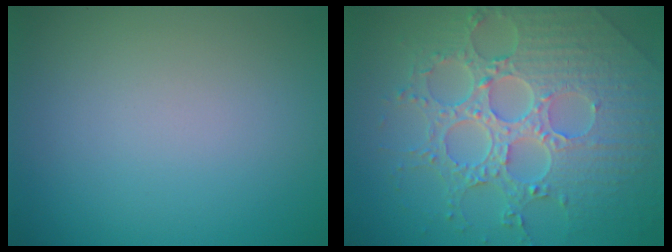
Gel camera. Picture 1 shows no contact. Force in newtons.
{"total": 8.1, "press": 6.0, "slide": 5.5}